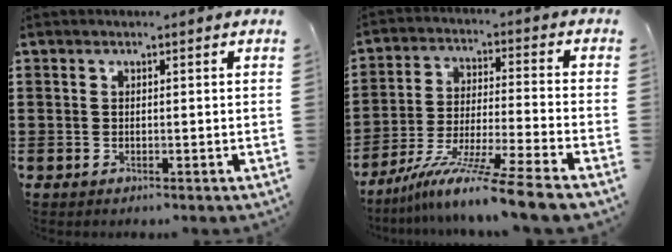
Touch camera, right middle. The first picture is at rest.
{"total": 11.3, "force": [-9.5, -1.3, 6.0], "torque": [-0.109, -0.002, -0.186]}